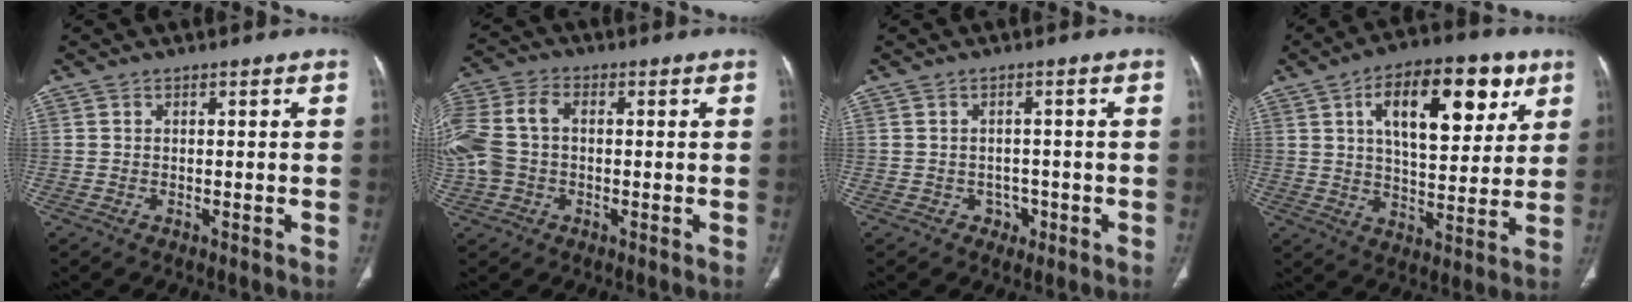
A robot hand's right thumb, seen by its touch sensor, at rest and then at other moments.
{"total": 13.0, "force": [0.1, 9.3, 9.0], "torque": [-0.225, 0.032, 0.001]}
{"total": 2.4, "force": [-1.0, 2.0, 0.7], "torque": [0.003, 0.008, -0.013]}
{"total": 18.9, "force": [7.5, 9.3, 14.7], "torque": [-0.173, -0.011, 0.114]}